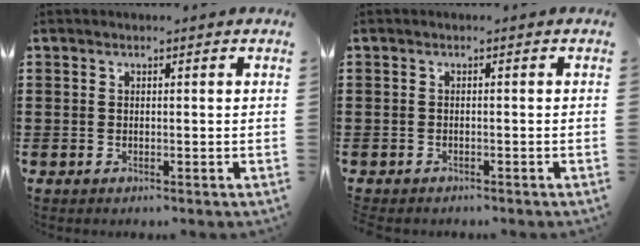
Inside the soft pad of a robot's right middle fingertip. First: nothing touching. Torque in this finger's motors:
{"motor_torque": [1.08, 0.25, 0.09, 0.01]}